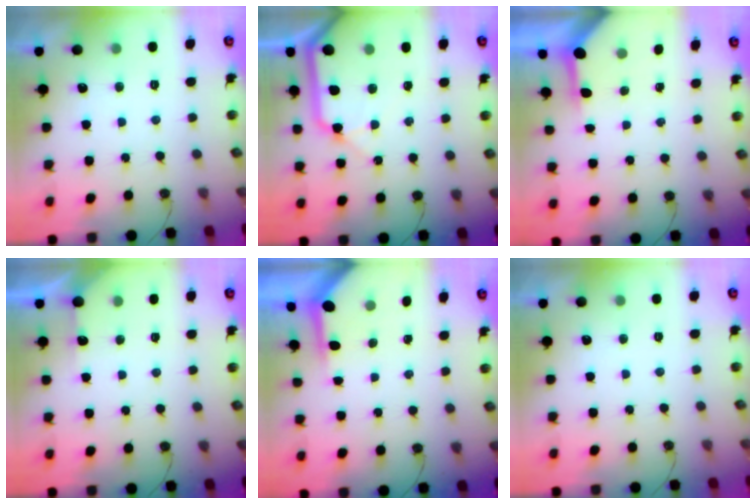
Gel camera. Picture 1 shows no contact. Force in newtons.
{"total": 12.7, "press": 12.6, "slide": 1.8}
{"total": 3.5, "press": 3.5, "slide": 0.5}
{"total": 2.7, "press": 2.7, "slide": 0.2}
{"total": 3.9, "press": 3.9, "slide": 0.3}
{"total": 0.0}